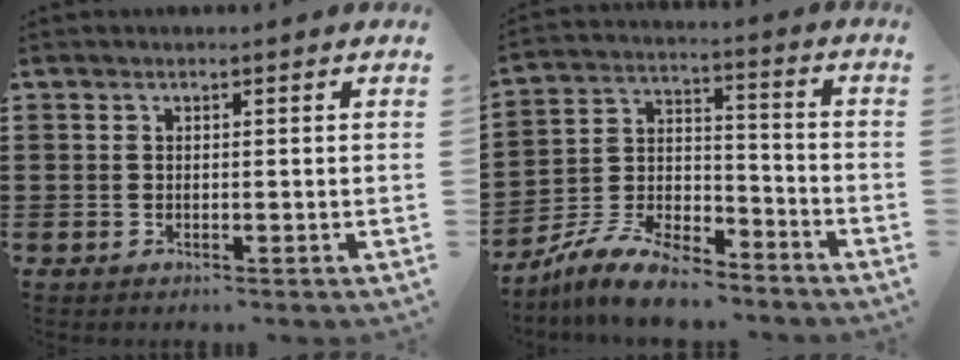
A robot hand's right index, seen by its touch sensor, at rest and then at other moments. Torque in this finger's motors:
{"motor_torque": [0.70, 0.70, -0.25, -0.21]}